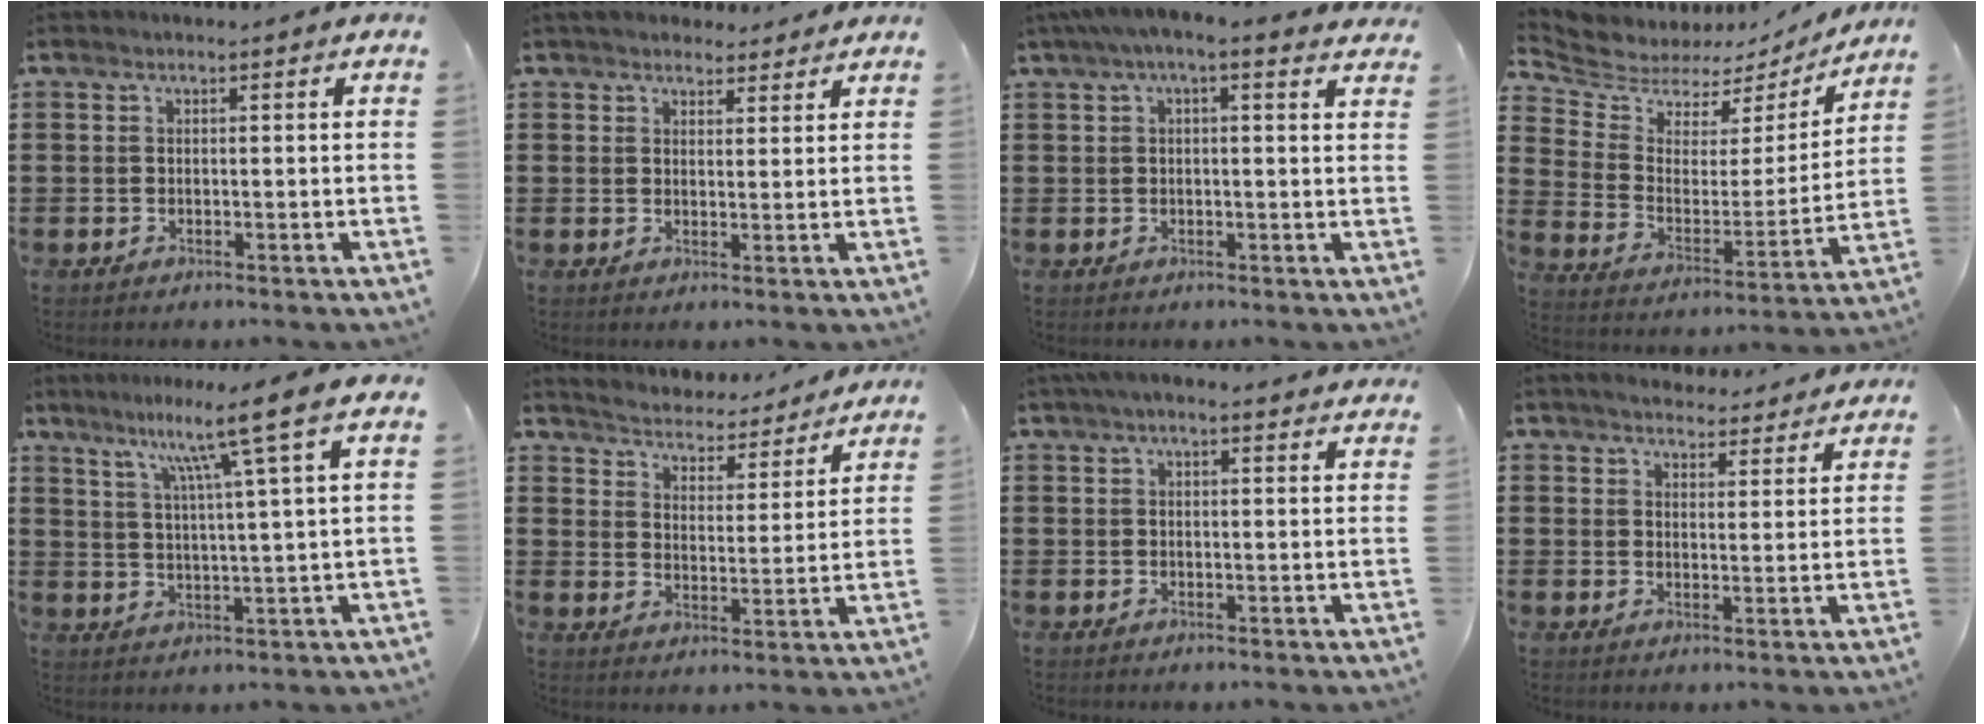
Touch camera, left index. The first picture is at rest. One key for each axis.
{"total": 3.0, "fx": 2.8, "fy": 1.2, "fz": 0.3, "tx": -0.014, "ty": 0.000, "tz": 0.053}
{"total": 2.7, "fx": 1.5, "fy": 0.4, "fz": 2.1, "tx": -0.045, "ty": 0.001, "tz": 0.026}
{"total": 5.8, "fx": 5.3, "fy": 2.3, "fz": 0.4, "tx": -0.048, "ty": -0.037, "tz": 0.089}
{"total": 9.4, "fx": 5.8, "fy": -1.4, "fz": 7.2, "tx": -0.149, "ty": -0.020, "tz": 0.085}
{"total": 4.1, "fx": 4.1, "fy": -0.2, "fz": -0.6, "tx": -0.017, "ty": -0.041, "tz": 0.064}
{"total": 2.7, "fx": 2.0, "fy": 0.6, "fz": 1.7, "tx": -0.038, "ty": 0.008, "tz": 0.037}
{"total": 3.5, "fx": 3.5, "fy": 0.6, "fz": 0.3, "tx": -0.018, "ty": -0.010, "tz": 0.063}